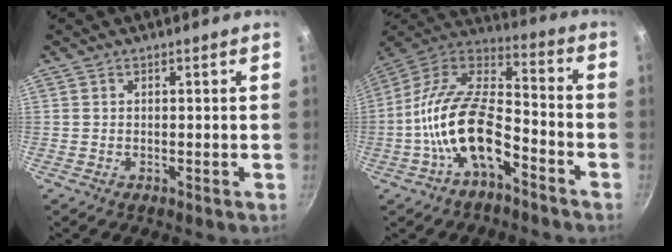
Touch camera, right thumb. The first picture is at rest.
{"total": 17.7, "force": [-7.2, 8.7, 13.6], "torque": [-0.239, 0.066, -0.151]}